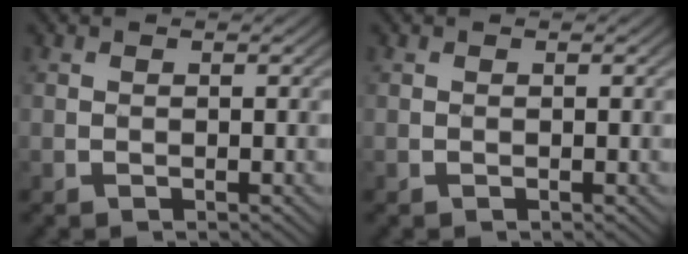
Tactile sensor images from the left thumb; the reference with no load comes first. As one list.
[{"total": 0.0}]